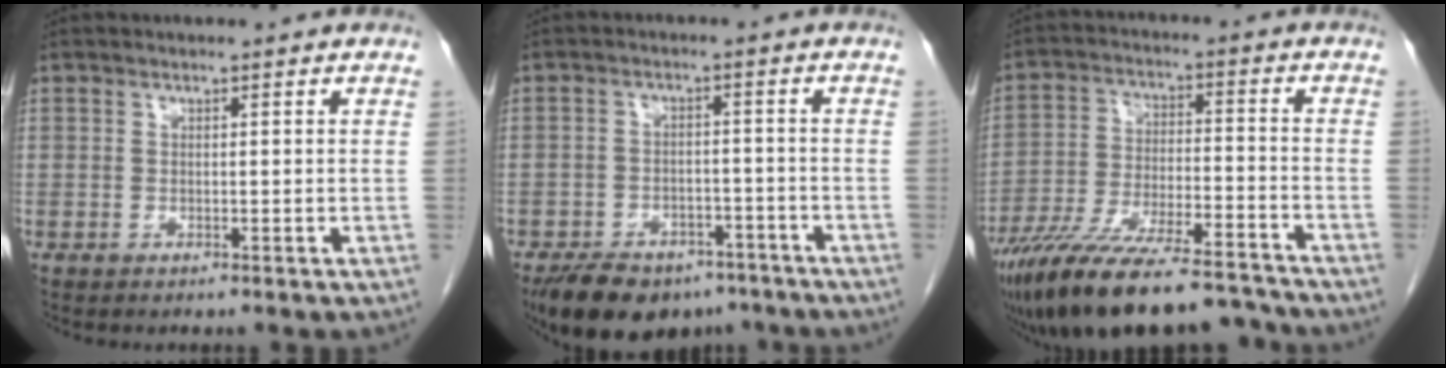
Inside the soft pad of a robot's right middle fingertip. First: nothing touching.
{"total": 12.5, "force": [-9.3, 6.4, 5.4], "torque": [-0.089, -0.001, -0.138]}
{"total": 19.9, "force": [-17.0, 3.4, 9.6], "torque": [-0.164, -0.018, -0.279]}